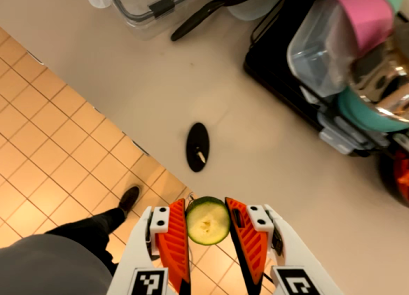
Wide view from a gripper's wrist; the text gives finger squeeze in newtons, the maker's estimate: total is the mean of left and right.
{"total": 8.5, "left": 8.2, "right": 8.7}